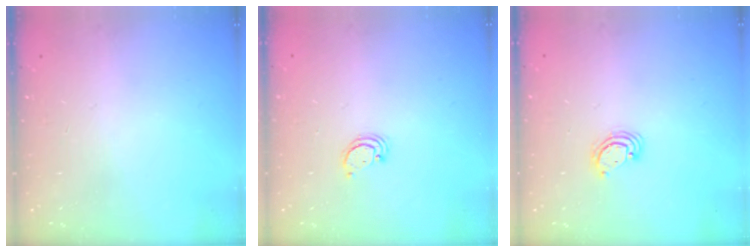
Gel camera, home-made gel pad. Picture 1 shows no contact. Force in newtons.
{"total": 2.4, "press": 2.4, "slide": 0.2}
{"total": 3.4, "press": 3.4, "slide": 0.4}